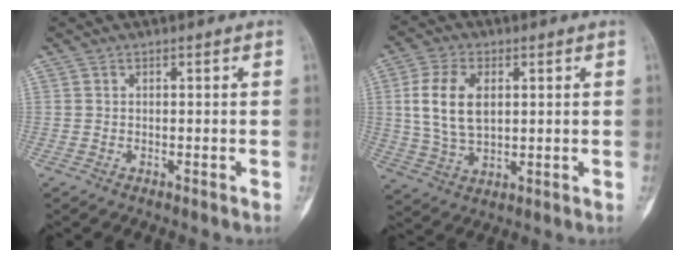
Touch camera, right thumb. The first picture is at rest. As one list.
[{"total": 10.6, "force": [2.0, 6.3, 8.3], "torque": [-0.162, -0.007, 0.043]}]